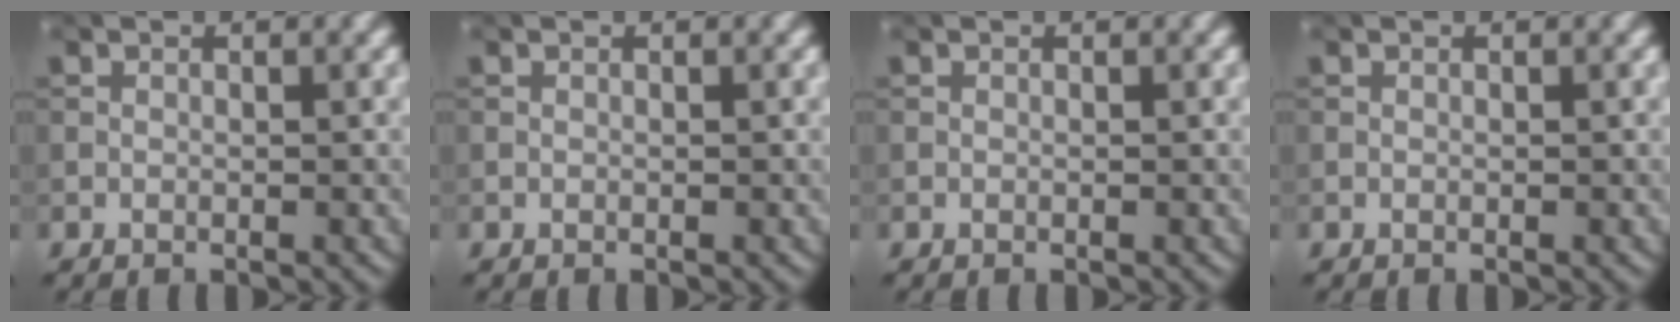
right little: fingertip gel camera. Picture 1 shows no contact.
{"total": 0.0}
{"total": 0.0}
{"total": 0.0}